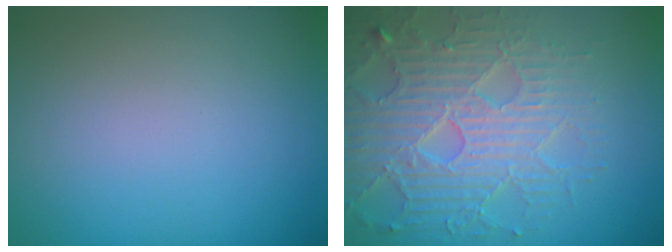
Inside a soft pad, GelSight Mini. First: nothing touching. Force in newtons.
{"total": 6.6, "press": 5.5, "slide": 3.6}